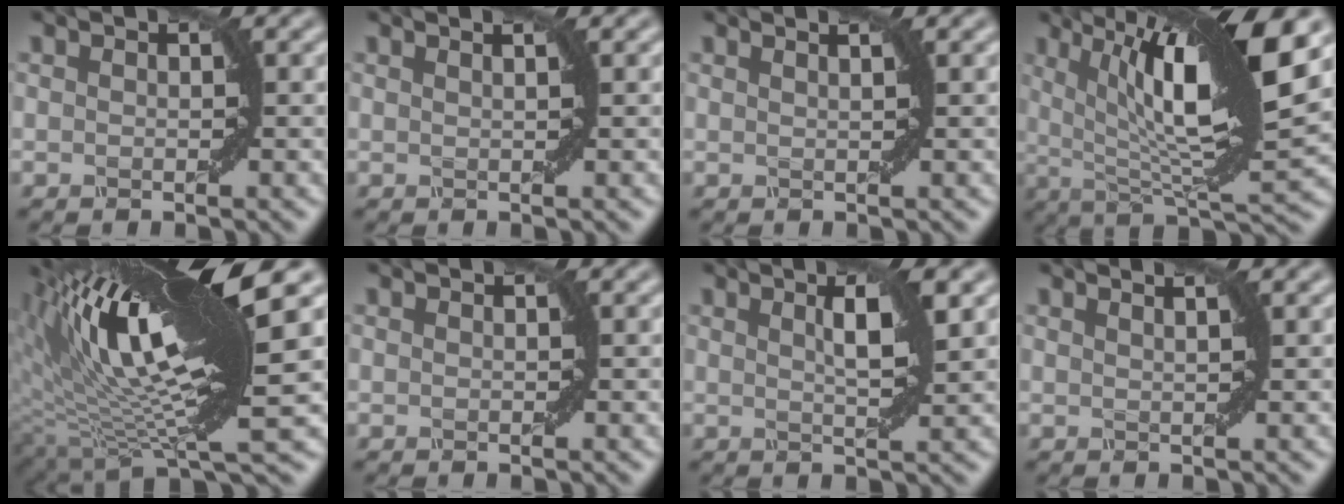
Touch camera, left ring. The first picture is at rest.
{"total": 2.0, "force": [1.2, 1.0, 1.4], "torque": [-0.001, 0.000, -0.013]}
{"total": 2.4, "force": [1.4, 1.1, 1.6], "torque": [-0.004, 0.006, -0.012]}
{"total": 13.8, "force": [4.7, 3.5, 12.5], "torque": [-0.190, 0.010, 0.083]}
{"total": 15.8, "force": [3.8, 3.7, 14.9], "torque": [-0.251, 0.007, 0.076]}
{"total": 0.0}
{"total": 3.3, "force": [1.1, 0.7, 3.0], "torque": [-0.042, 0.002, 0.020]}
{"total": 2.7, "force": [1.7, 1.2, 1.7], "torque": [-0.006, 0.011, -0.009]}